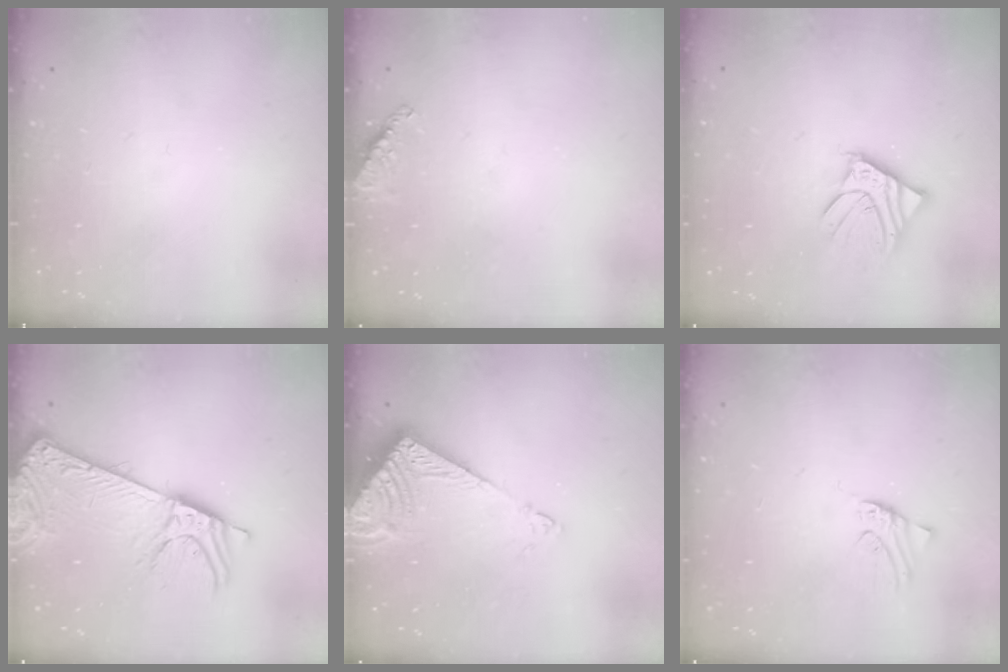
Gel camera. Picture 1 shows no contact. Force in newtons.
{"total": 7.7, "press": 7.7, "slide": 0.9}
{"total": 11.0, "press": 10.7, "slide": 2.2}
{"total": 10.6, "press": 10.2, "slide": 3.0}
{"total": 9.1, "press": 9.1, "slide": 1.1}
{"total": 0.7, "press": 0.7, "slide": 0.0}